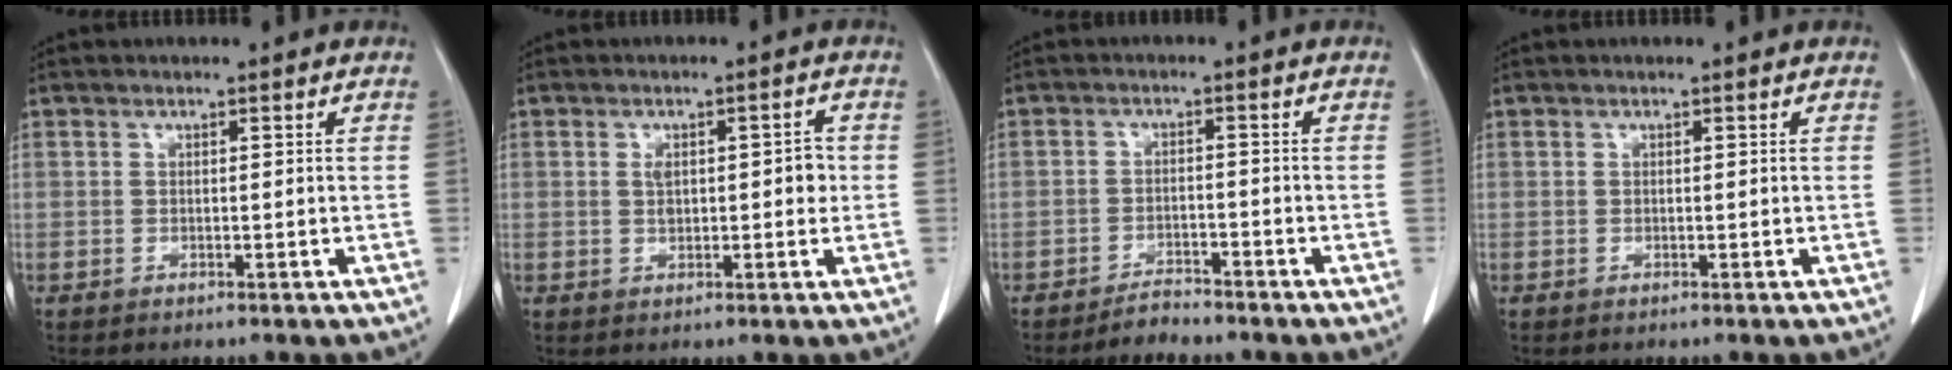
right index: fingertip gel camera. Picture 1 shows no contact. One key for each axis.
{"total": 4.2, "fx": 0.3, "fy": 1.9, "fz": 3.8, "tx": -0.058, "ty": 0.013, "tz": 0.009}
{"total": 3.1, "fx": -2.9, "fy": 0.7, "fz": 0.8, "tx": -0.017, "ty": -0.005, "tz": -0.050}
{"total": 0.0}